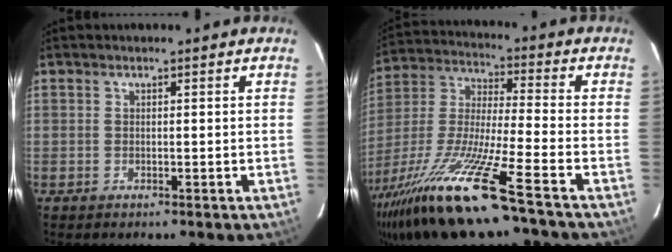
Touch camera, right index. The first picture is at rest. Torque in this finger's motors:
{"motor_torque": [1.70, -0.43, 1.05, 0.21]}